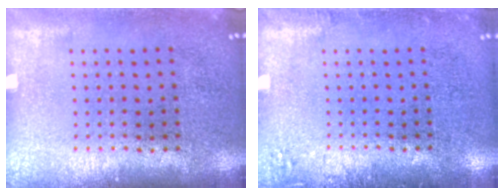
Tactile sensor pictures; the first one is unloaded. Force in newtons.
{"total": 1.3, "press": 1.2, "slide": 0.3}